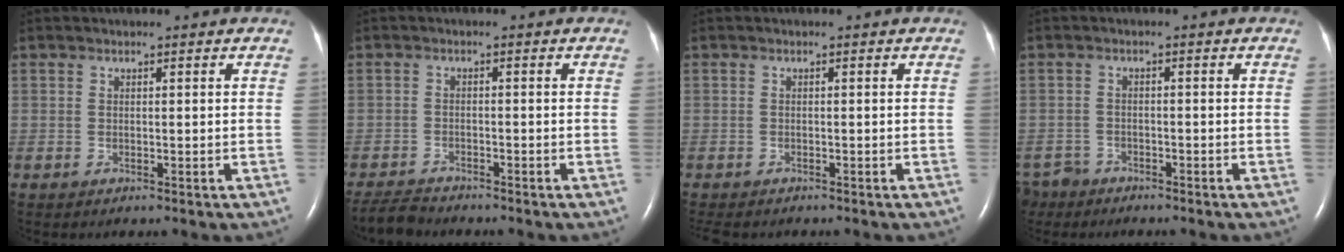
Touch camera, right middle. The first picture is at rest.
{"total": 3.8, "force": [-3.7, 0.5, 0.5], "torque": [-0.012, -0.015, -0.066]}
{"total": 4.1, "force": [-3.5, 1.5, 1.7], "torque": [-0.026, -0.008, -0.046]}
{"total": 4.0, "force": [-3.5, 1.8, 0.0], "torque": [-0.004, -0.005, -0.066]}